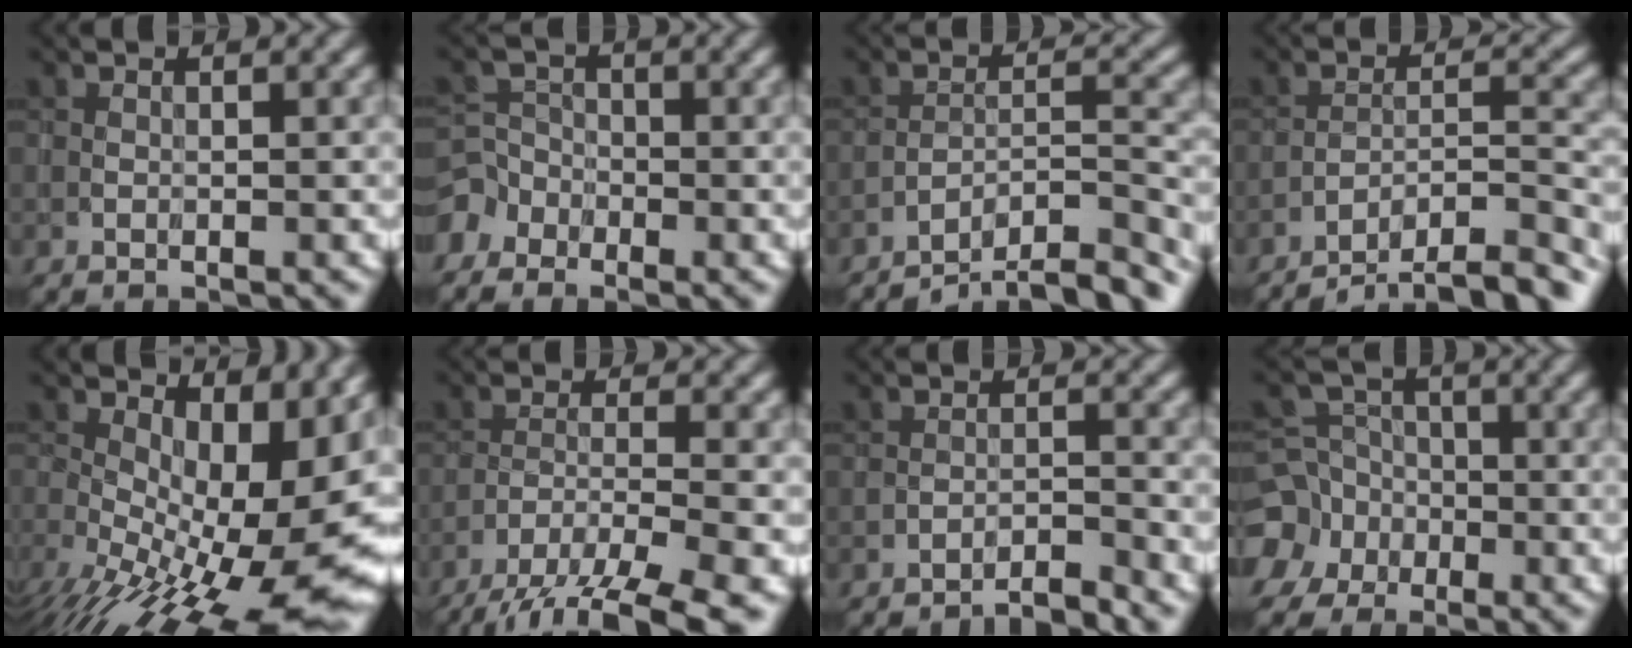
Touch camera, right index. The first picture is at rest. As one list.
[{"total": 3.3, "force": [-2.5, 2.1, 0.1], "torque": [0.009, 0.001, -0.049]}, {"total": 8.6, "force": [-7.9, 1.6, 3.1], "torque": [-0.033, 0.013, -0.114]}, {"total": 11.1, "force": [-10.3, 2.2, 3.5], "torque": [-0.037, 0.013, -0.135]}, {"total": 17.3, "force": [-2.1, 7.8, 15.3], "torque": [-0.191, -0.022, -0.004]}, {"total": 8.5, "force": [-6.6, 1.6, 5.1], "torque": [-0.072, -0.012, -0.102]}, {"total": 2.7, "force": [-2.7, 0.1, 0.6], "torque": [0.007, 0.013, -0.045]}, {"total": 8.3, "force": [-3.1, 7.5, 1.9], "torque": [-0.039, -0.005, -0.080]}]